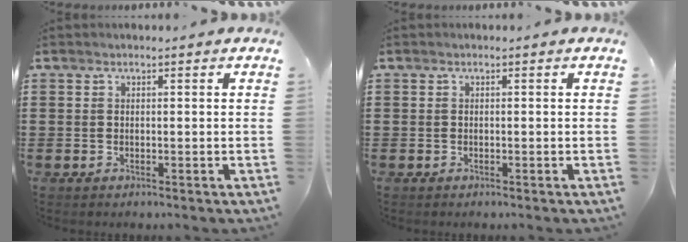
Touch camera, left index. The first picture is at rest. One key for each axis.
{"total": 0.0}